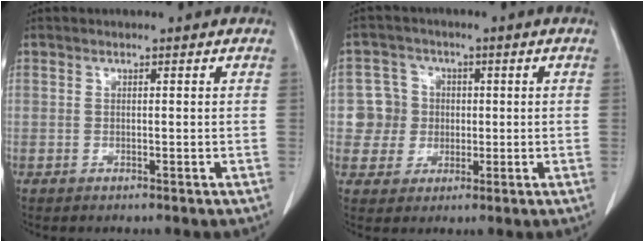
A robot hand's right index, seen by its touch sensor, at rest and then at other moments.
{"total": 5.6, "force": [0.1, 5.5, 0.4], "torque": [-0.003, 0.019, 0.006]}